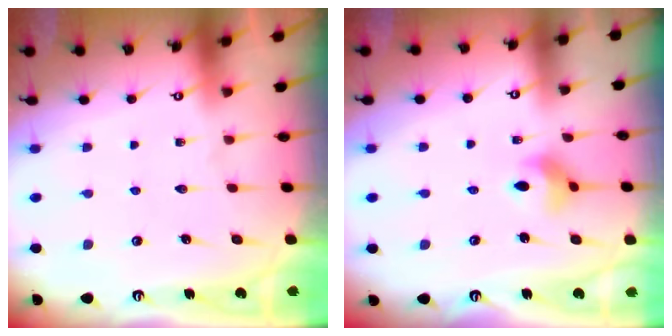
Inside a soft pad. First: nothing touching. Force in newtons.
{"total": 5.7, "press": 5.6, "slide": 0.7}